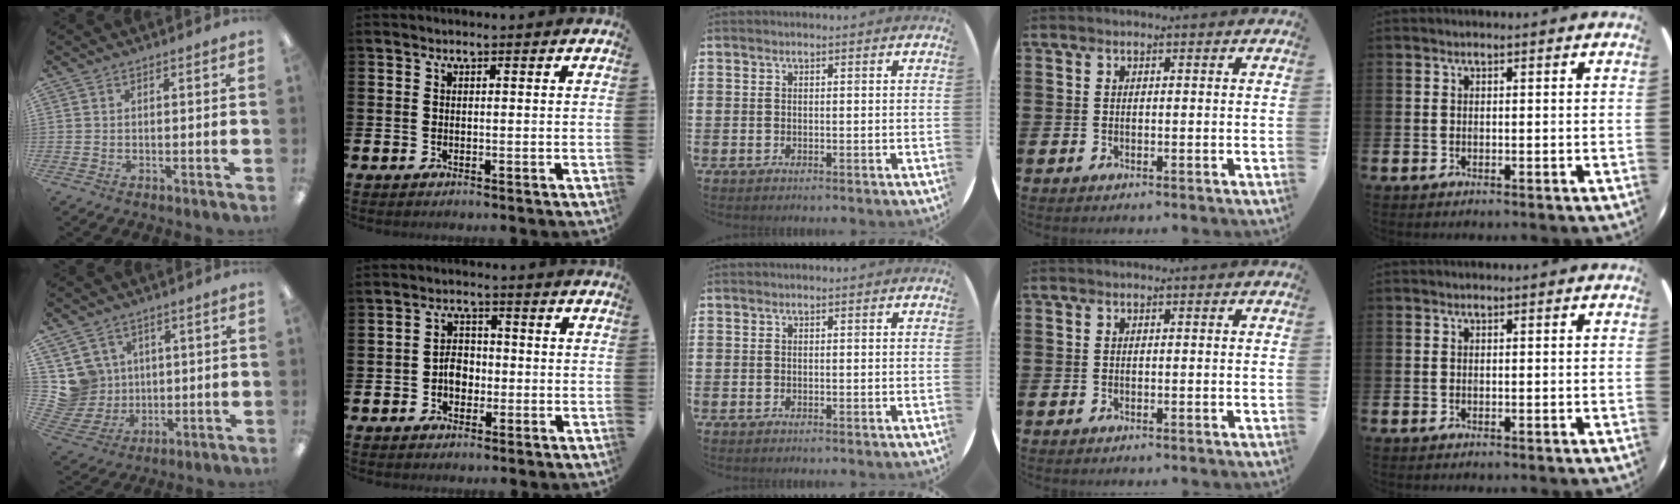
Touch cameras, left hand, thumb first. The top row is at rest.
{"thumb": {"total": 9.3, "force": [3.2, 8.7, 1.0], "torque": [-0.047, -0.018, 0.071]}, "index": {"total": 3.4, "force": [-0.9, 2.5, 2.2], "torque": [-0.030, 0.002, -0.022]}}